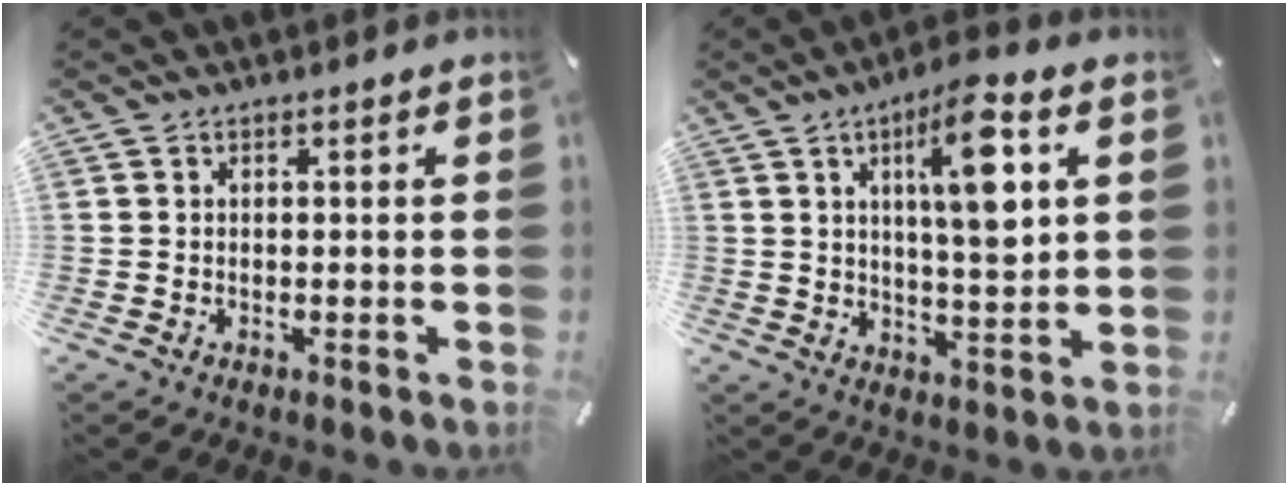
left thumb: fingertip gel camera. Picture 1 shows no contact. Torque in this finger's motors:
{"motor_torque": [2.52, 2.50, 1.38, -1.25, 0.17]}